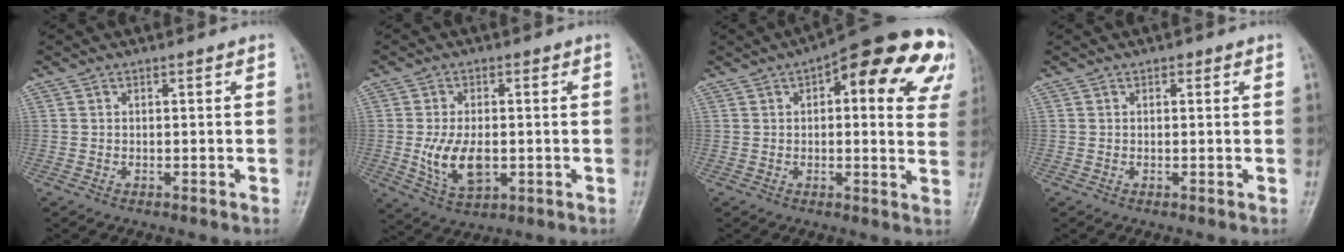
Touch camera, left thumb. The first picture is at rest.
{"total": 8.9, "force": [-1.1, 5.2, 7.2], "torque": [-0.125, -0.010, -0.012]}
{"total": 20.7, "force": [8.5, 7.8, 17.2], "torque": [-0.189, 0.004, 0.096]}
{"total": 0.9, "force": [0.5, 0.6, 0.5], "torque": [0.002, 0.000, 0.003]}